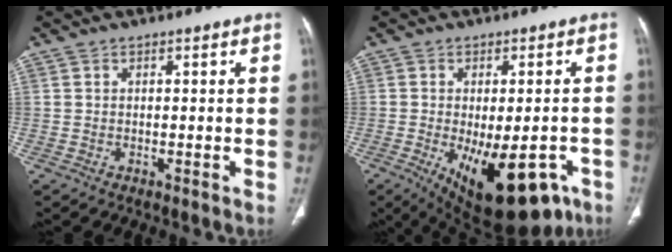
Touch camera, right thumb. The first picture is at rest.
{"total": 18.5, "force": [-8.1, 8.5, 14.3], "torque": [-0.164, -0.003, -0.096]}